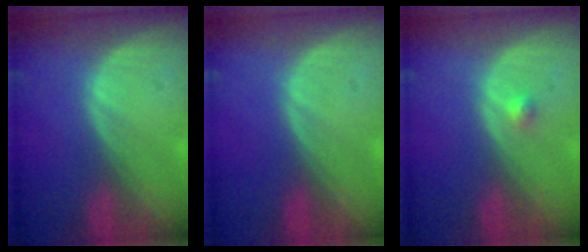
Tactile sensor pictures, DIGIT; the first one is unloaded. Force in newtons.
{"total": 0.0}
{"total": 1.2, "press": 1.1, "slide": 0.6}